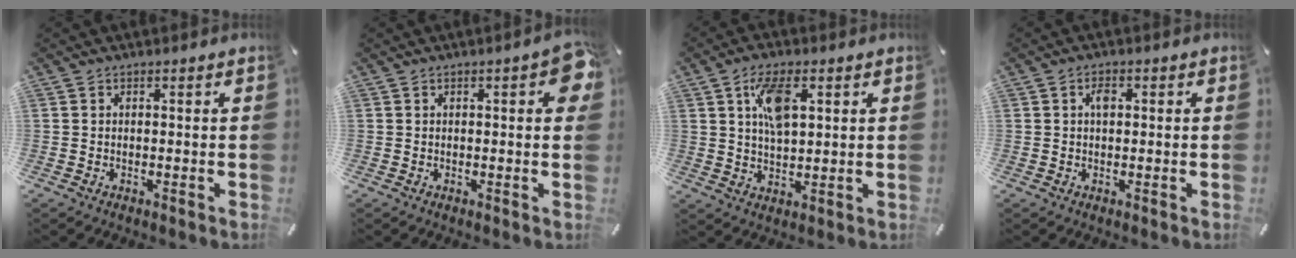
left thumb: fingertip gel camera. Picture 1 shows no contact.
{"total": 5.5, "force": [1.1, 1.9, 5.1], "torque": [-0.062, 0.000, 0.012]}
{"total": 8.4, "force": [3.2, 4.1, 6.5], "torque": [-0.122, -0.005, 0.051]}
{"total": 2.0, "force": [0.4, 1.2, 1.6], "torque": [-0.026, 0.002, 0.004]}